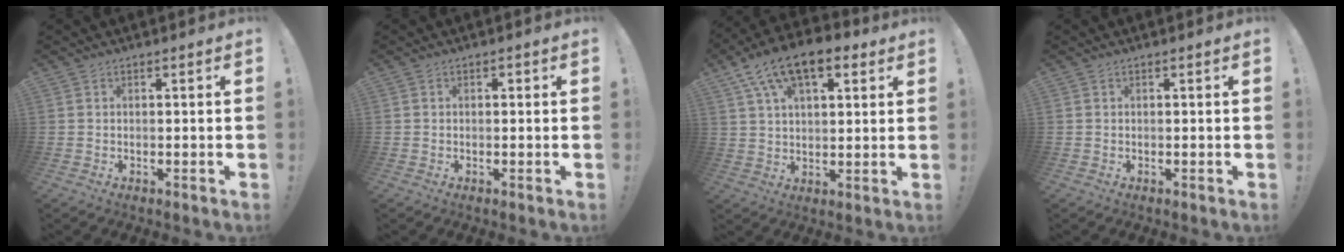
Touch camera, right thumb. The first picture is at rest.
{"total": 0.7, "force": [-0.2, 0.6, 0.3], "torque": [0.003, 0.001, -0.007]}
{"total": 14.9, "force": [8.3, 7.2, 10.0], "torque": [-0.162, -0.035, 0.148]}
{"total": 0.0}